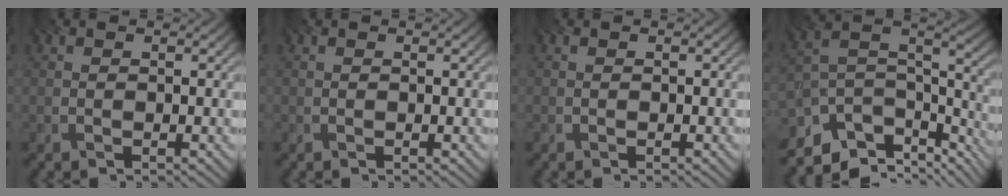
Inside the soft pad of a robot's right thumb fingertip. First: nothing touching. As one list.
[{"total": 0.0}, {"total": 0.0}, {"total": 11.6, "force": [-7.8, 5.6, 6.5], "torque": [-0.149, -0.010, -0.119]}]